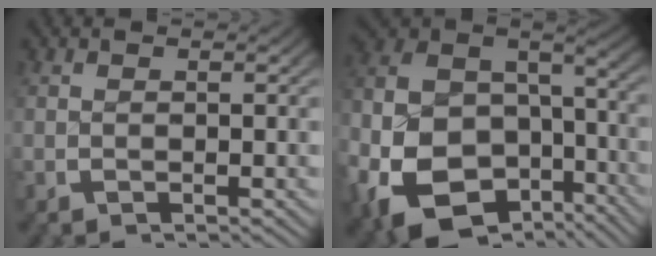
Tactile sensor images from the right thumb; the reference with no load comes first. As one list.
[{"total": 18.5, "force": [-4.4, 14.1, 11.2], "torque": [-0.267, -0.070, -0.045]}]